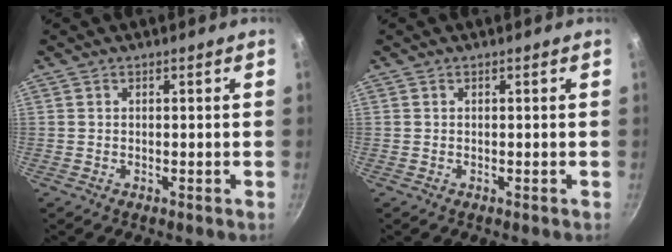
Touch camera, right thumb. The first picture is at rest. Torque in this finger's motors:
{"motor_torque": [0.00, 0.00, -0.04, 0.03, 0.00]}